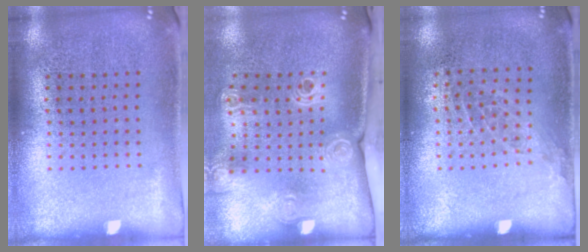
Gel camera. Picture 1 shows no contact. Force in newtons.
{"total": 2.2, "press": 1.6, "slide": 1.5}
{"total": 0.9, "press": 0.7, "slide": 0.6}